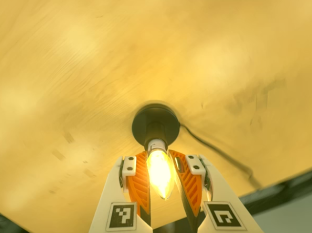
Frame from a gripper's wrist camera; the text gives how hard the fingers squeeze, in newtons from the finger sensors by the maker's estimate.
{"total": 13.7, "left": 14.4, "right": 13.0}